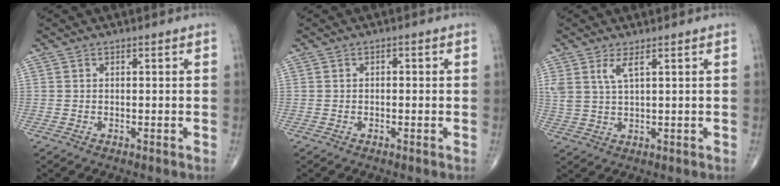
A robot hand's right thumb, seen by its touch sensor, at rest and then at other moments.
{"total": 0.6, "force": [-0.1, 0.4, 0.4], "torque": [0.001, 0.003, -0.005]}
{"total": 3.7, "force": [2.0, 0.9, 3.0], "torque": [-0.070, -0.010, 0.048]}